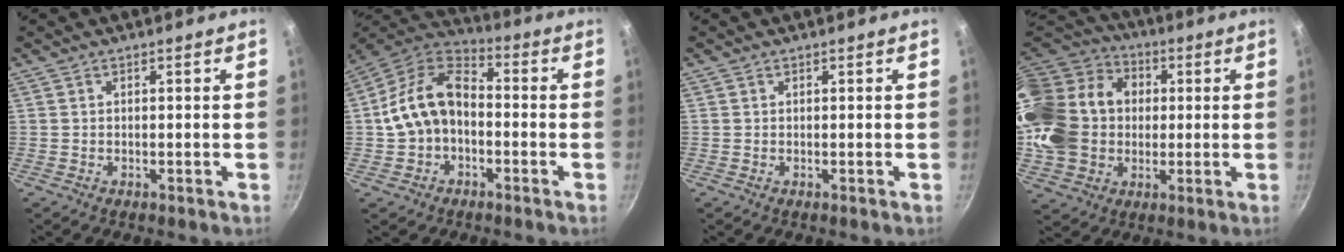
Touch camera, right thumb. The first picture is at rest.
{"total": 13.4, "force": [-1.5, 9.4, 9.5], "torque": [-0.151, 0.051, -0.040]}
{"total": 0.0}
{"total": 24.7, "force": [1.8, 20.0, 14.4], "torque": [-0.274, 0.045, 0.040]}